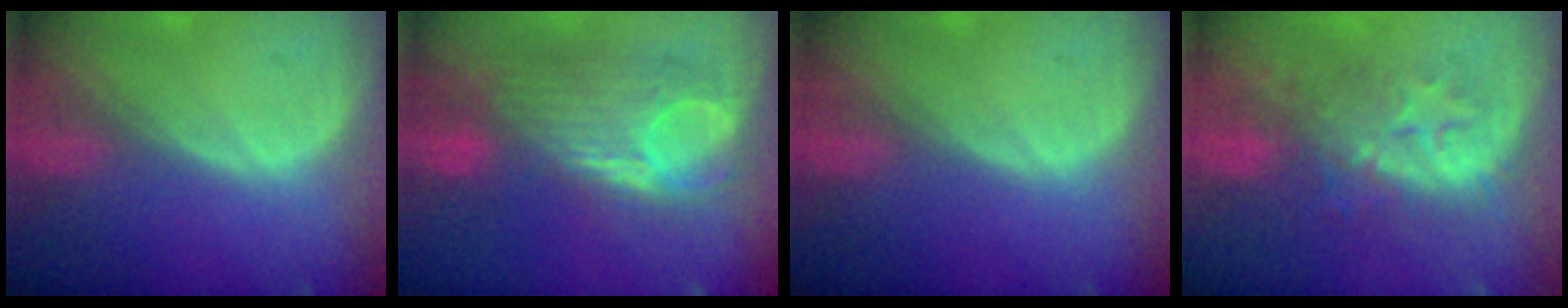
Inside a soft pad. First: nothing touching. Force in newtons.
{"total": 9.1, "press": 9.0, "slide": 1.4}
{"total": 0.0}
{"total": 8.2, "press": 8.1, "slide": 0.8}